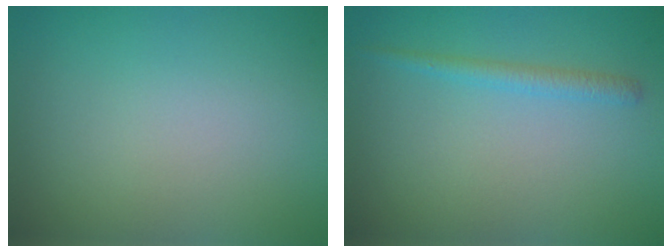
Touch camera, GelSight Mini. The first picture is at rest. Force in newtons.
{"total": 1.5, "press": 1.5, "slide": 0.1}